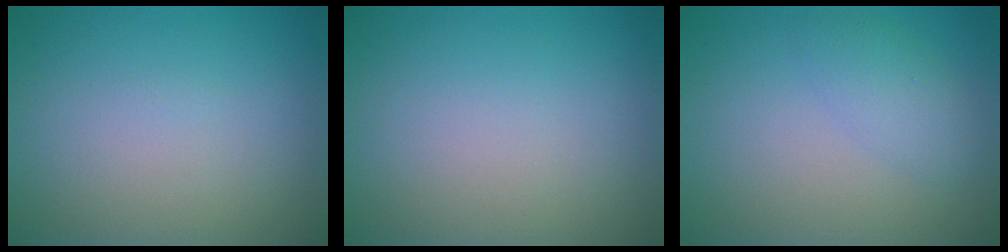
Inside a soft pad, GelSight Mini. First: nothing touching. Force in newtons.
{"total": 0.0}
{"total": 2.1, "press": 2.1, "slide": 0.1}